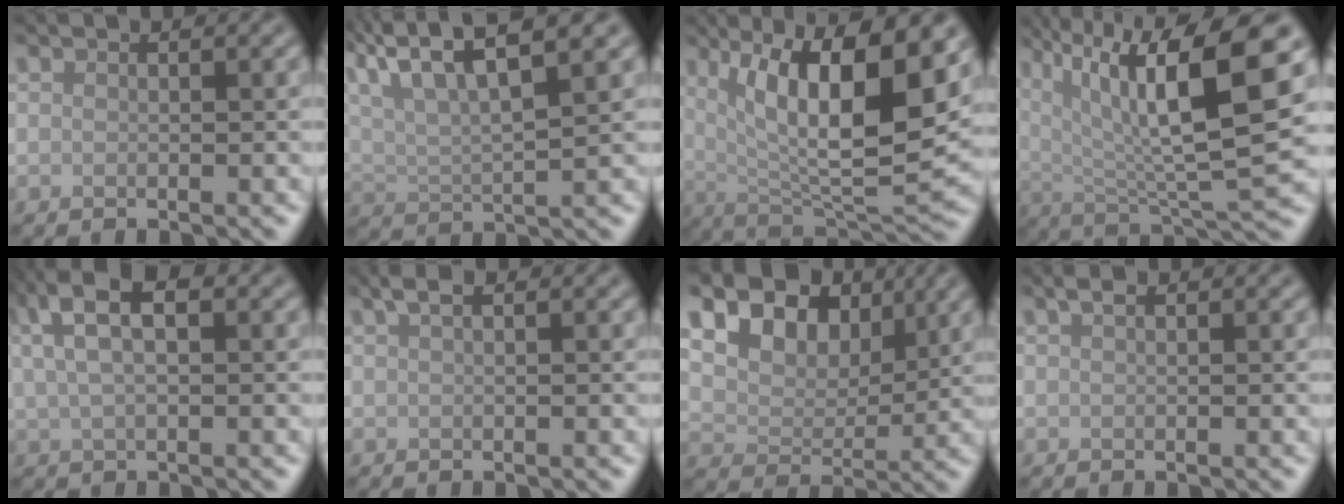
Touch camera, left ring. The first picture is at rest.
{"total": 8.0, "force": [4.9, 2.2, 5.9], "torque": [-0.107, 0.020, 0.084]}
{"total": 13.1, "force": [4.5, 3.9, 11.6], "torque": [-0.177, -0.009, 0.080]}
{"total": 12.9, "force": [4.5, 3.5, 11.6], "torque": [-0.197, 0.004, 0.081]}
{"total": 6.1, "force": [2.7, 2.7, 4.7], "torque": [-0.089, 0.017, 0.044]}
{"total": 1.5, "force": [0.9, 0.5, 1.1], "torque": [-0.019, 0.008, 0.016]}
{"total": 13.3, "force": [7.4, 8.5, 7.1], "torque": [-0.129, 0.029, 0.118]}
{"total": 0.8, "force": [0.5, 0.3, 0.5], "torque": [-0.011, 0.005, 0.010]}